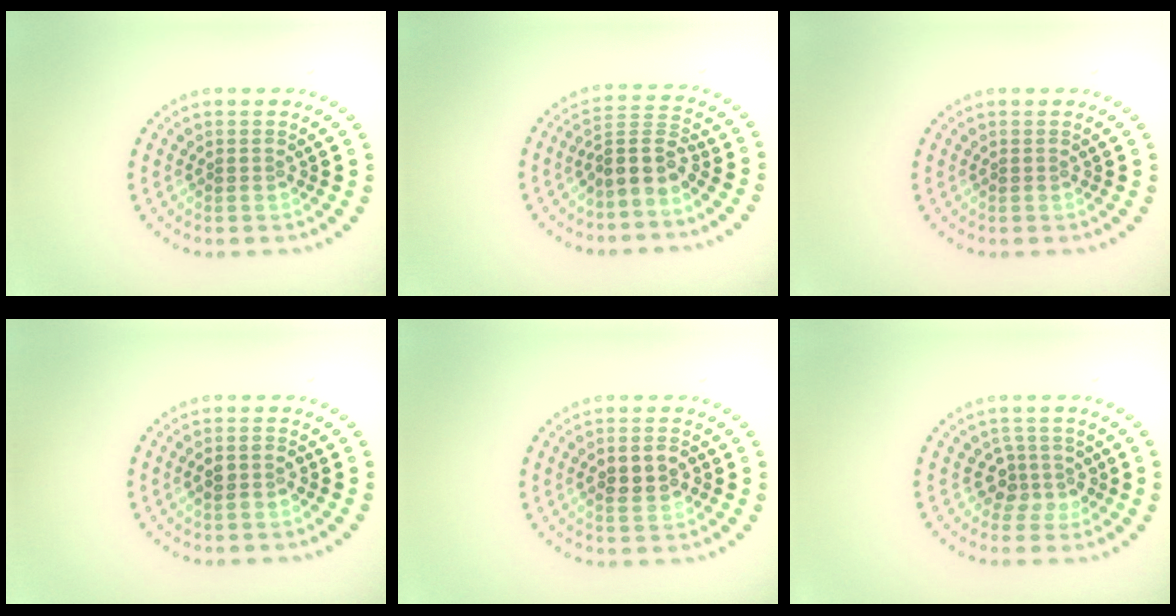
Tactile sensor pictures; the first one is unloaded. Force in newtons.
{"total": 3.3, "press": 2.5, "slide": 2.1}
{"total": 0.0}
{"total": 1.5, "press": 1.4, "slide": 0.4}
{"total": 2.9, "press": 2.9, "slide": 0.2}
{"total": 2.5, "press": 1.9, "slide": 1.6}